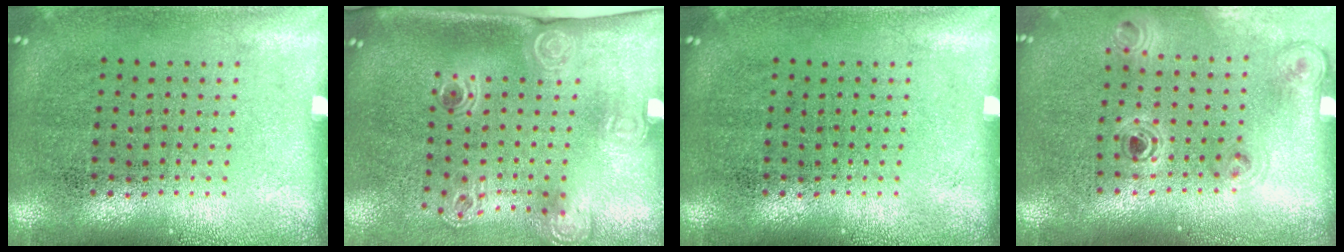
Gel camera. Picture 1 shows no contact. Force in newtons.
{"total": 2.3, "press": 1.6, "slide": 1.7}
{"total": 0.0}
{"total": 1.0, "press": 1.0, "slide": 0.1}